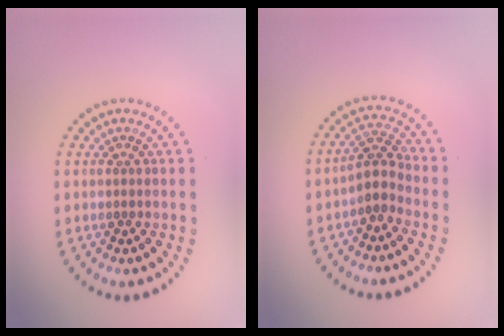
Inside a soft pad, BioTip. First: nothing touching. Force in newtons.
{"total": 2.7, "press": 2.2, "slide": 1.6}